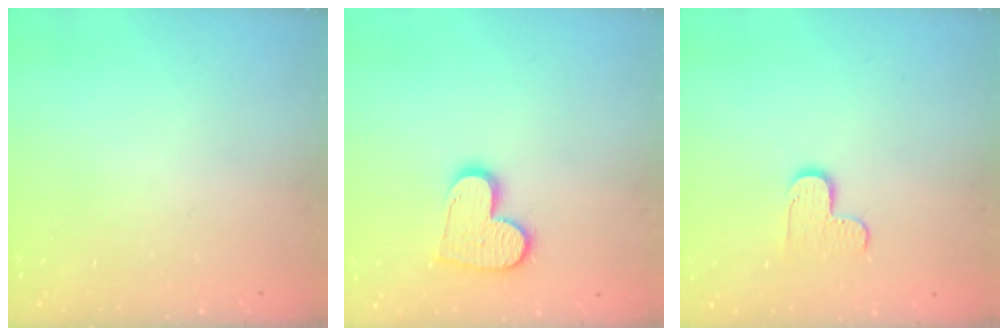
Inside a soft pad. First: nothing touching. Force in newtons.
{"total": 13.0, "press": 13.0, "slide": 1.0}
{"total": 6.6, "press": 6.5, "slide": 0.4}